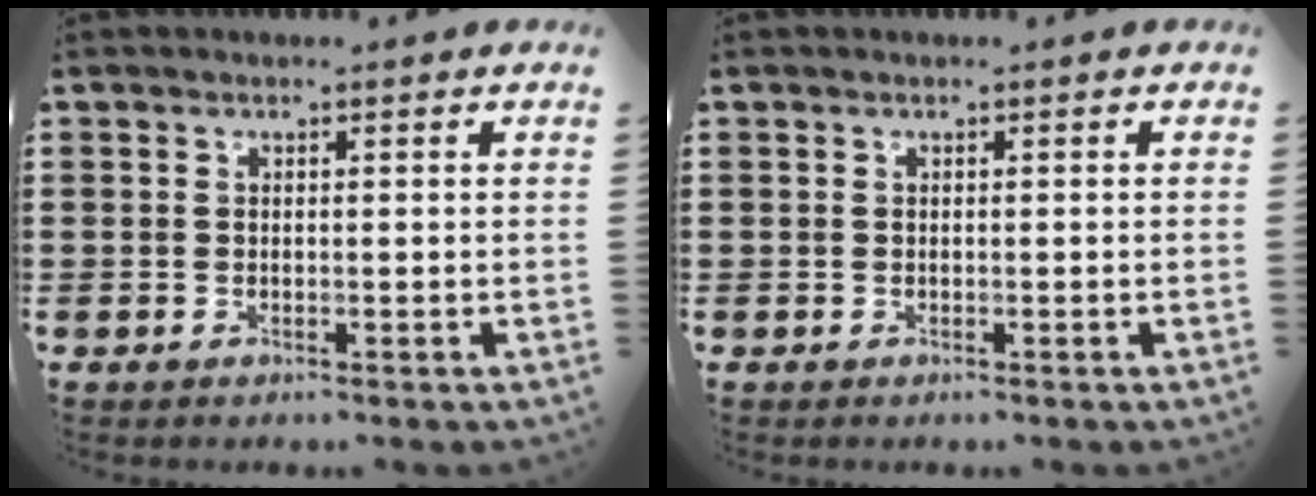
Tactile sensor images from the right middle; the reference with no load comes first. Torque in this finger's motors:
{"motor_torque": [0.60, 0.02, 0.10, 0.01]}